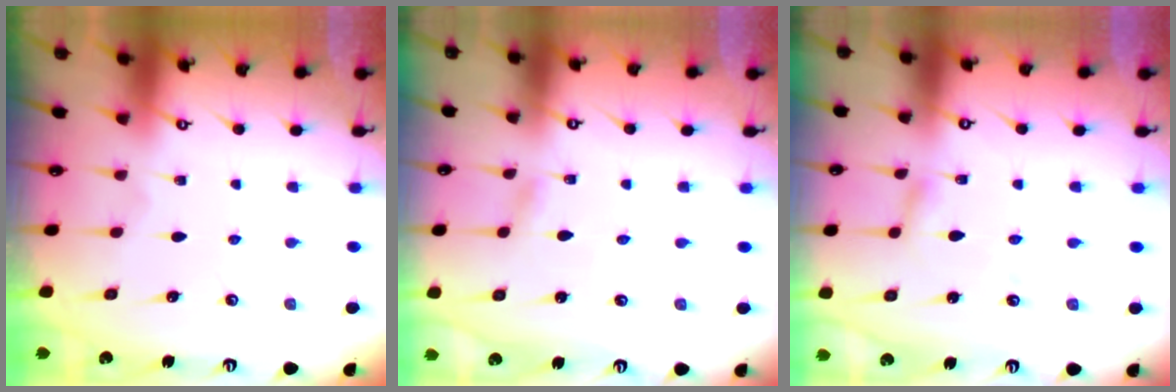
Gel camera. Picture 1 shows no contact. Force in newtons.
{"total": 1.1, "press": 1.1, "slide": 0.1}
{"total": 2.4, "press": 2.4, "slide": 0.2}